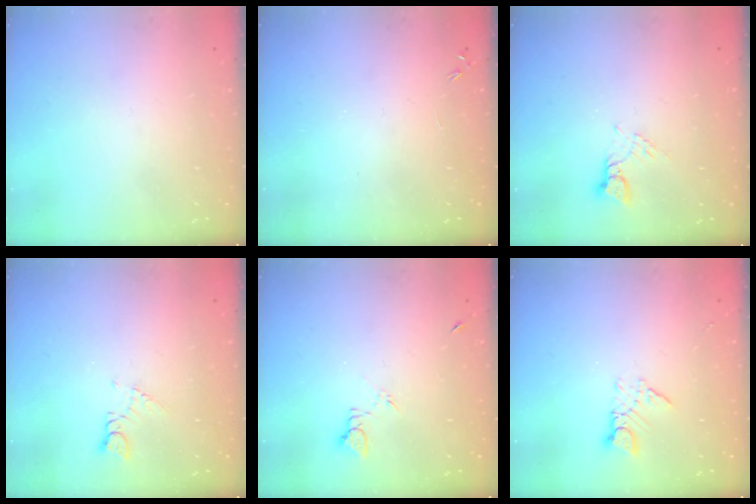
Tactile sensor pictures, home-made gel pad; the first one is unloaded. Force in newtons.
{"total": 0.0}
{"total": 2.4, "press": 2.4, "slide": 0.2}
{"total": 4.3, "press": 4.2, "slide": 0.7}
{"total": 4.5, "press": 4.4, "slide": 0.6}
{"total": 3.9, "press": 3.9, "slide": 0.5}